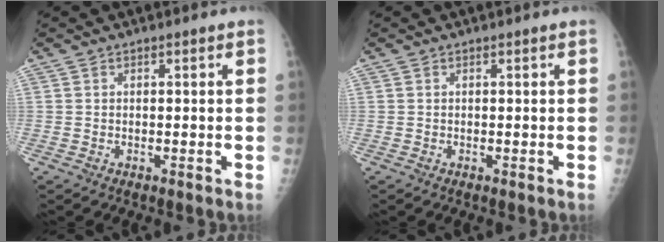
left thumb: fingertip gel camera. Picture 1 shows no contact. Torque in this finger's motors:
{"motor_torque": [0.00, 0.00, 0.00, 0.00, 0.00]}